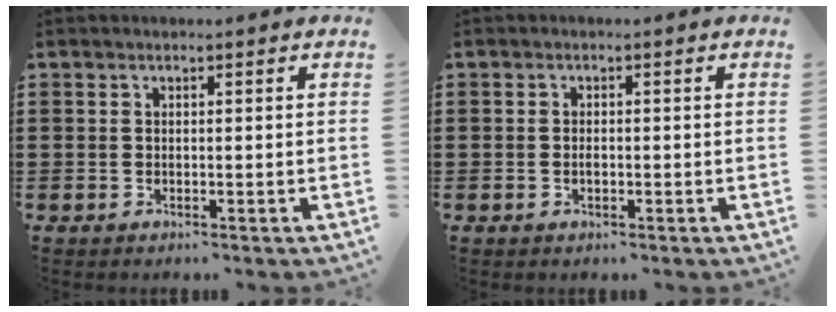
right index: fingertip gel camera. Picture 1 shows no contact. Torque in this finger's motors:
{"motor_torque": [0.00, 2.14, -0.05, -0.01]}